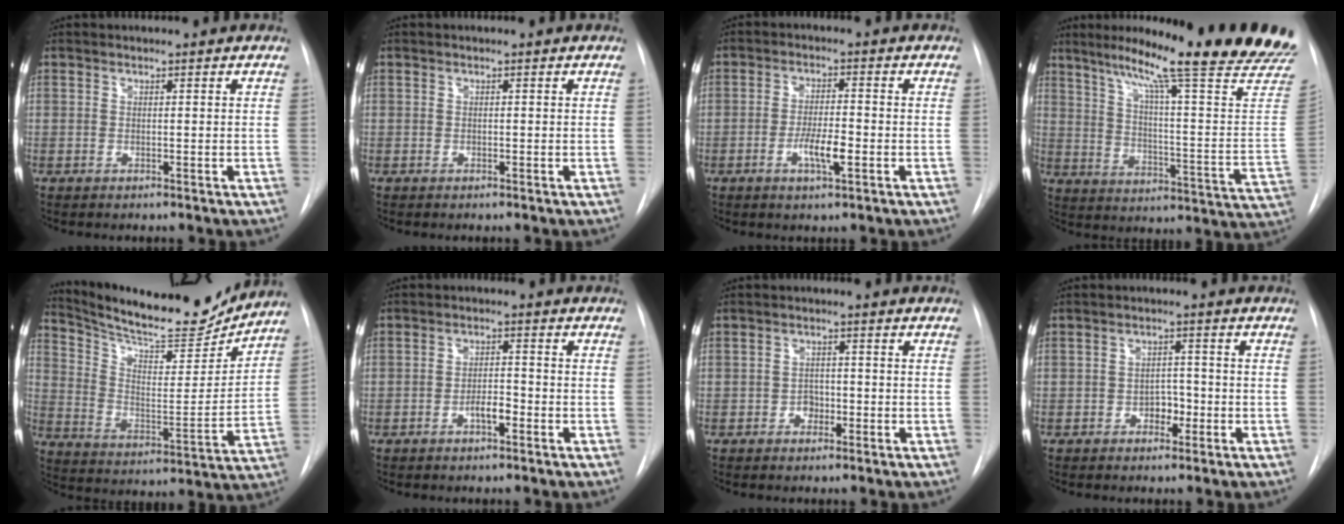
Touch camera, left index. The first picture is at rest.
{"total": 1.2, "force": [-1.2, 0.0, -0.1], "torque": [0.004, -0.005, -0.019]}
{"total": 5.3, "force": [-2.9, 0.9, 4.3], "torque": [-0.081, -0.007, -0.046]}
{"total": 26.2, "force": [20.6, -0.9, 16.1], "torque": [-0.220, -0.075, 0.269]}
{"total": 17.6, "force": [16.4, 2.3, 5.9], "torque": [-0.109, -0.039, 0.250]}
{"total": 3.6, "force": [-2.7, 1.0, 2.2], "torque": [-0.035, -0.002, -0.044]}
{"total": 2.7, "force": [-2.0, 1.6, 0.8], "torque": [-0.005, 0.002, -0.030]}
{"total": 3.4, "force": [-2.3, 1.8, 1.6], "torque": [-0.015, 0.002, -0.035]}